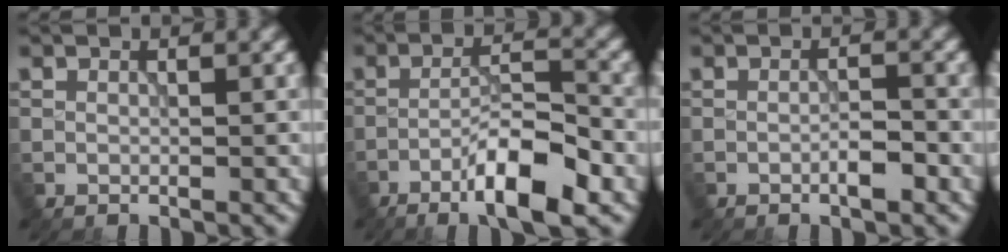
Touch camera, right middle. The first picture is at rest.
{"total": 6.7, "force": [-3.8, 1.3, 5.3], "torque": [-0.090, 0.010, -0.069]}
{"total": 1.8, "force": [-1.0, 0.4, 1.5], "torque": [-0.026, 0.003, -0.017]}